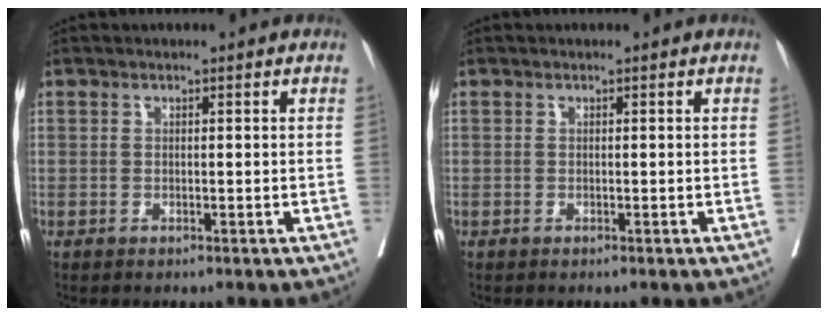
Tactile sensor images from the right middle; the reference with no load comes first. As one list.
[{"total": 0.0}]